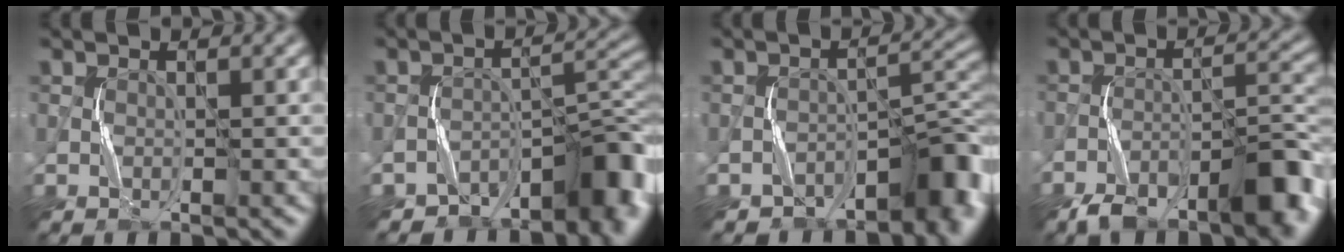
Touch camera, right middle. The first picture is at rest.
{"total": 8.5, "force": [-6.3, 3.8, 4.2], "torque": [-0.026, 0.006, -0.110]}
{"total": 6.9, "force": [-5.0, 3.1, 3.7], "torque": [-0.019, 0.009, -0.084]}
{"total": 8.6, "force": [-5.9, 2.9, 5.5], "torque": [-0.074, 0.009, -0.105]}